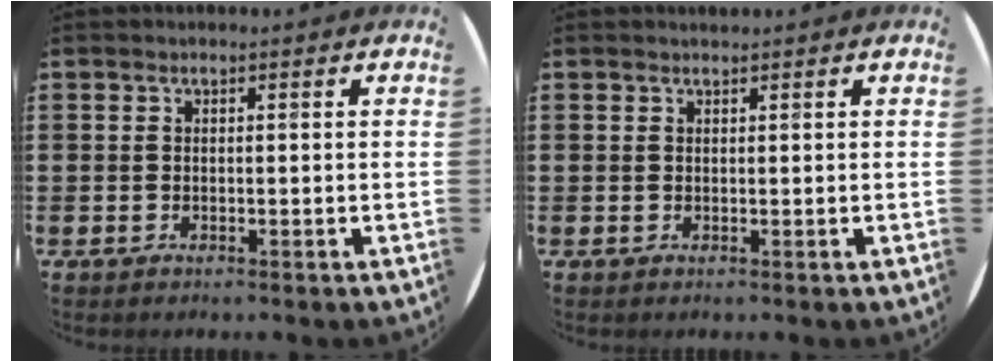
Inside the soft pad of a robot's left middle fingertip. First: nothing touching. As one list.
[{"total": 0.0}]